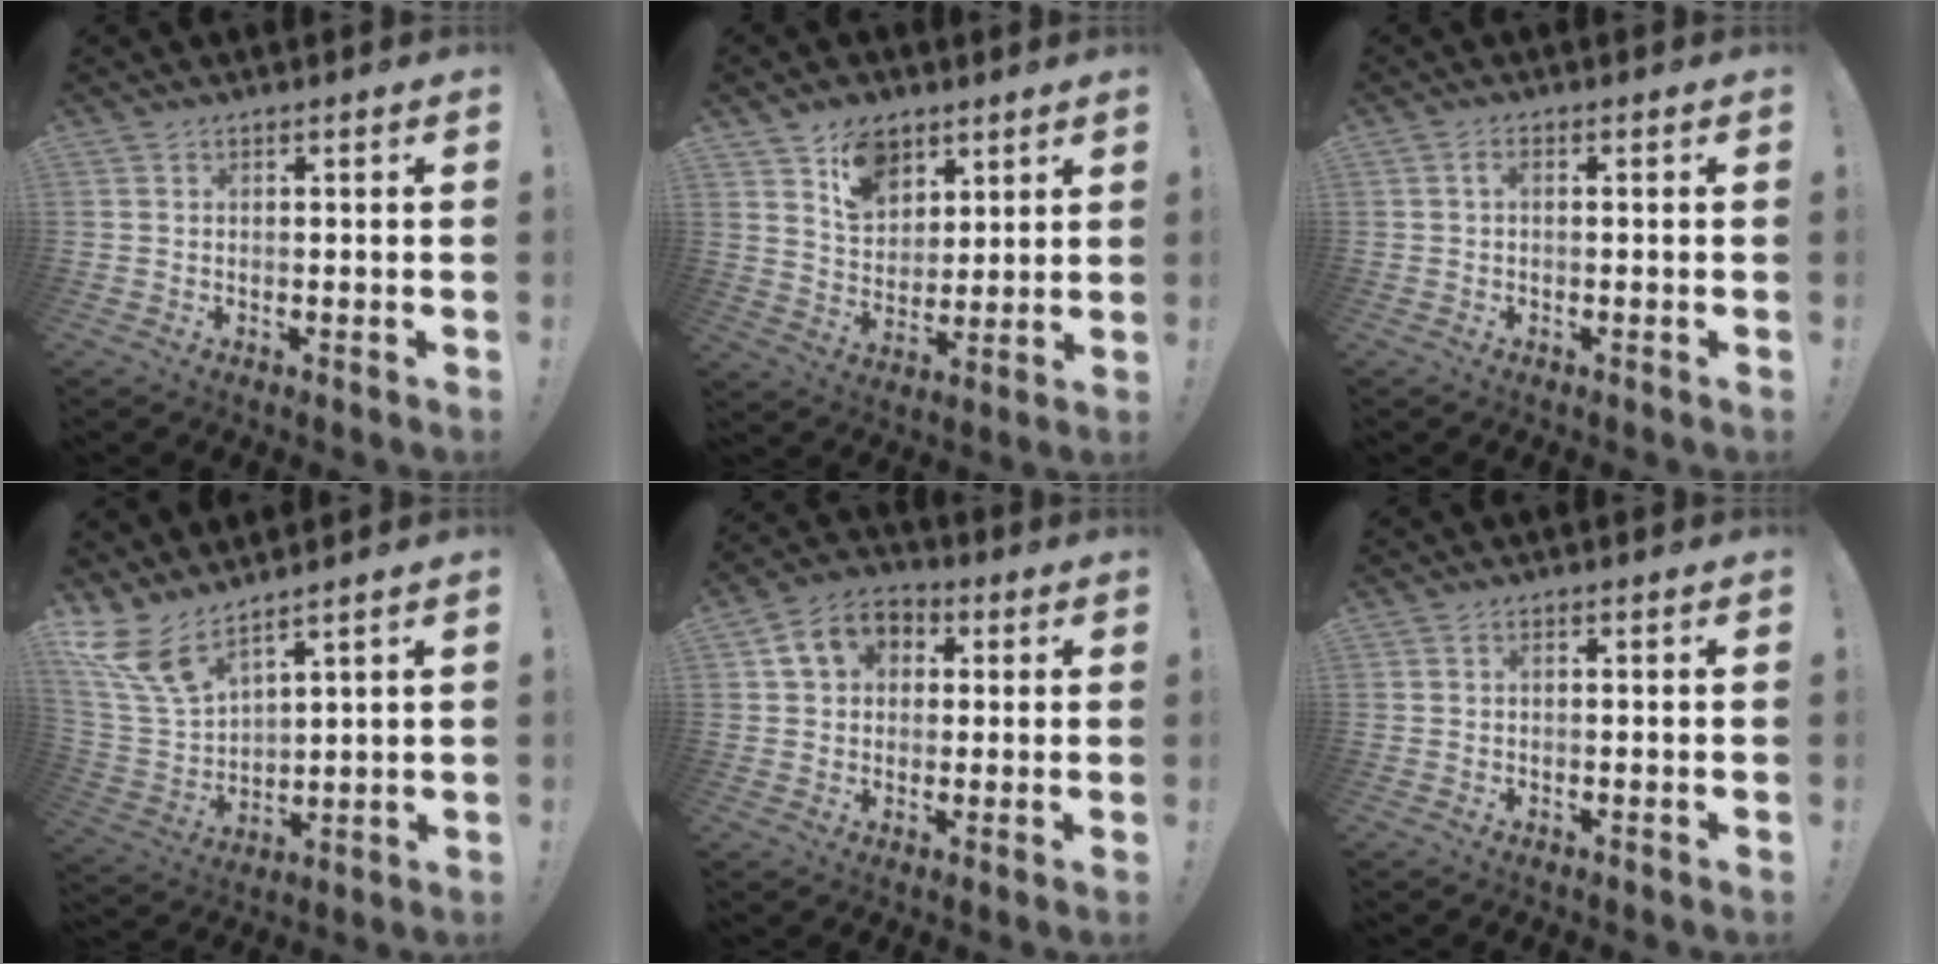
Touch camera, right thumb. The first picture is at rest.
{"total": 11.3, "force": [6.9, 8.1, 3.6], "torque": [-0.052, -0.043, 0.135]}
{"total": 1.5, "force": [-0.4, 0.4, 1.4], "torque": [-0.025, 0.005, -0.008]}
{"total": 12.1, "force": [8.8, 4.7, 6.7], "torque": [-0.151, -0.055, 0.170]}
{"total": 9.4, "force": [2.9, 7.7, 4.6], "torque": [-0.068, 0.005, 0.060]}
{"total": 0.6, "force": [-0.3, 0.1, 0.5], "torque": [-0.010, 0.001, -0.007]}